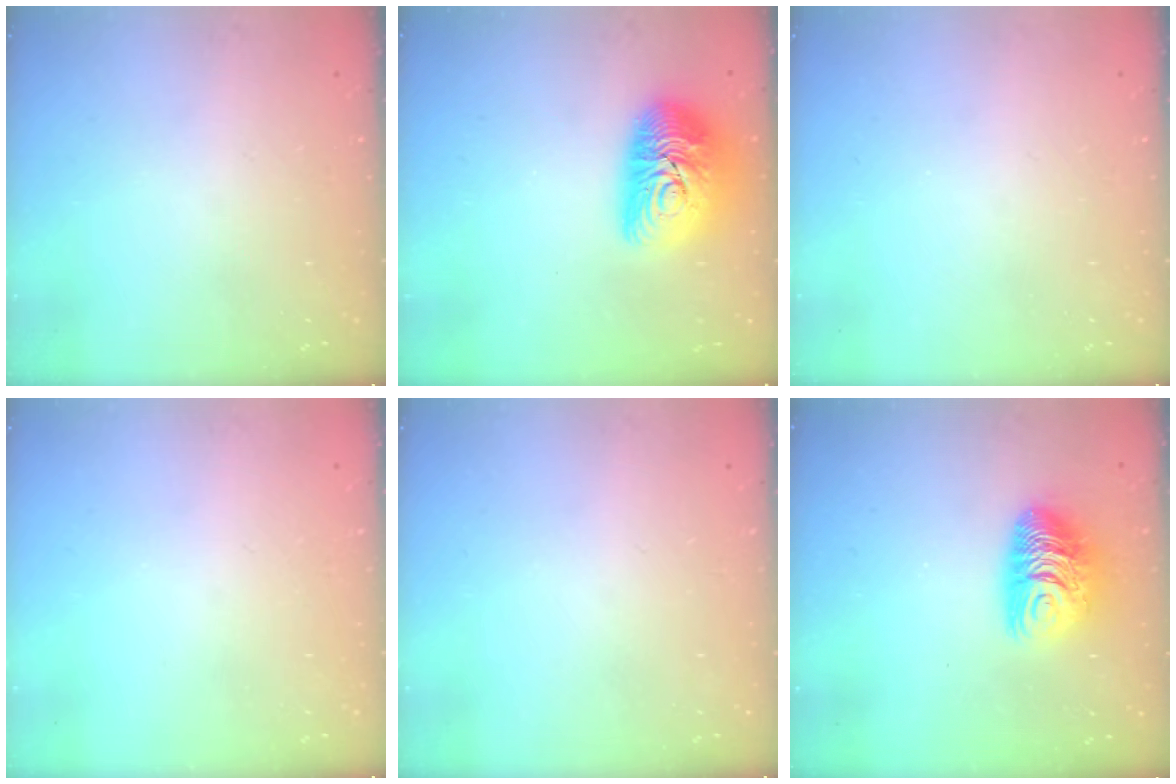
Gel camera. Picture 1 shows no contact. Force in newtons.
{"total": 14.6, "press": 14.6, "slide": 1.2}
{"total": 0.0}
{"total": 0.0}
{"total": 0.0}
{"total": 10.7, "press": 10.6, "slide": 1.0}